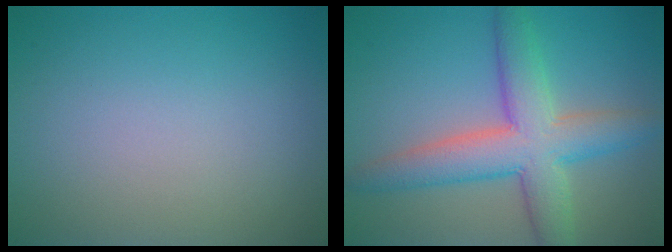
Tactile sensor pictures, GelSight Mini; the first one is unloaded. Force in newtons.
{"total": 7.2, "press": 7.2, "slide": 0.3}